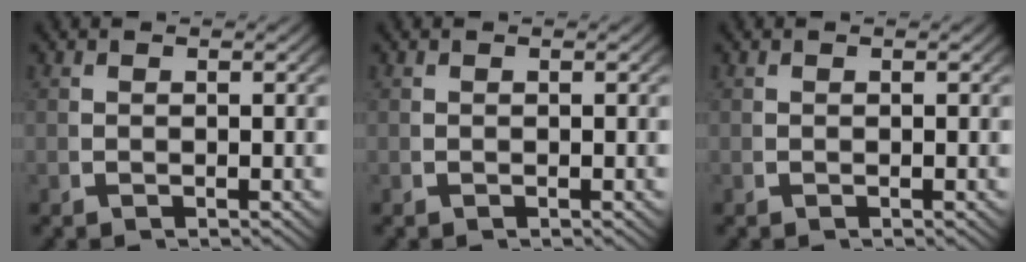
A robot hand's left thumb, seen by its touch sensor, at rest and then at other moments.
{"total": 0.0}
{"total": 0.0}